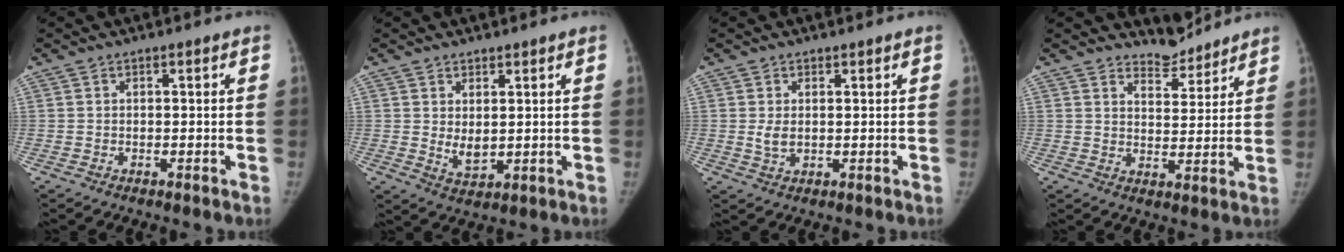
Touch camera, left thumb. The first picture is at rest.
{"total": 3.7, "force": [1.2, 2.2, 2.7], "torque": [-0.038, -0.022, 0.030]}
{"total": 2.0, "force": [0.6, 1.4, 1.3], "torque": [-0.018, -0.008, 0.015]}
{"total": 5.6, "force": [5.4, 1.4, -0.3], "torque": [0.025, -0.053, 0.088]}